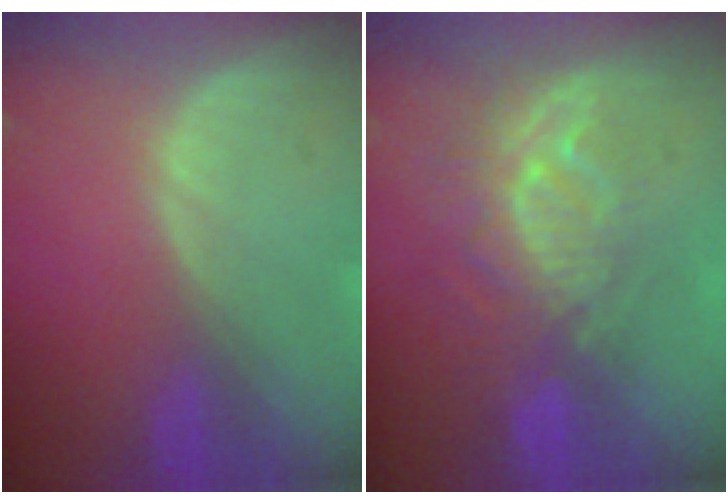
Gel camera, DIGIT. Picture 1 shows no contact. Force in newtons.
{"total": 9.5, "press": 8.3, "slide": 4.7}